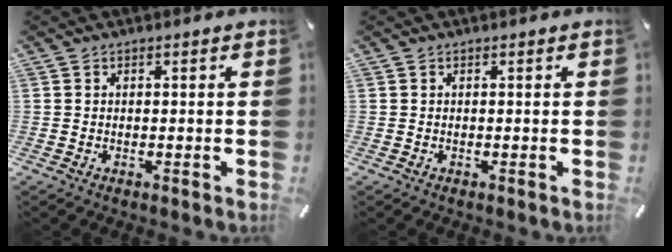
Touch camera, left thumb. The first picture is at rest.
{"total": 0.0}